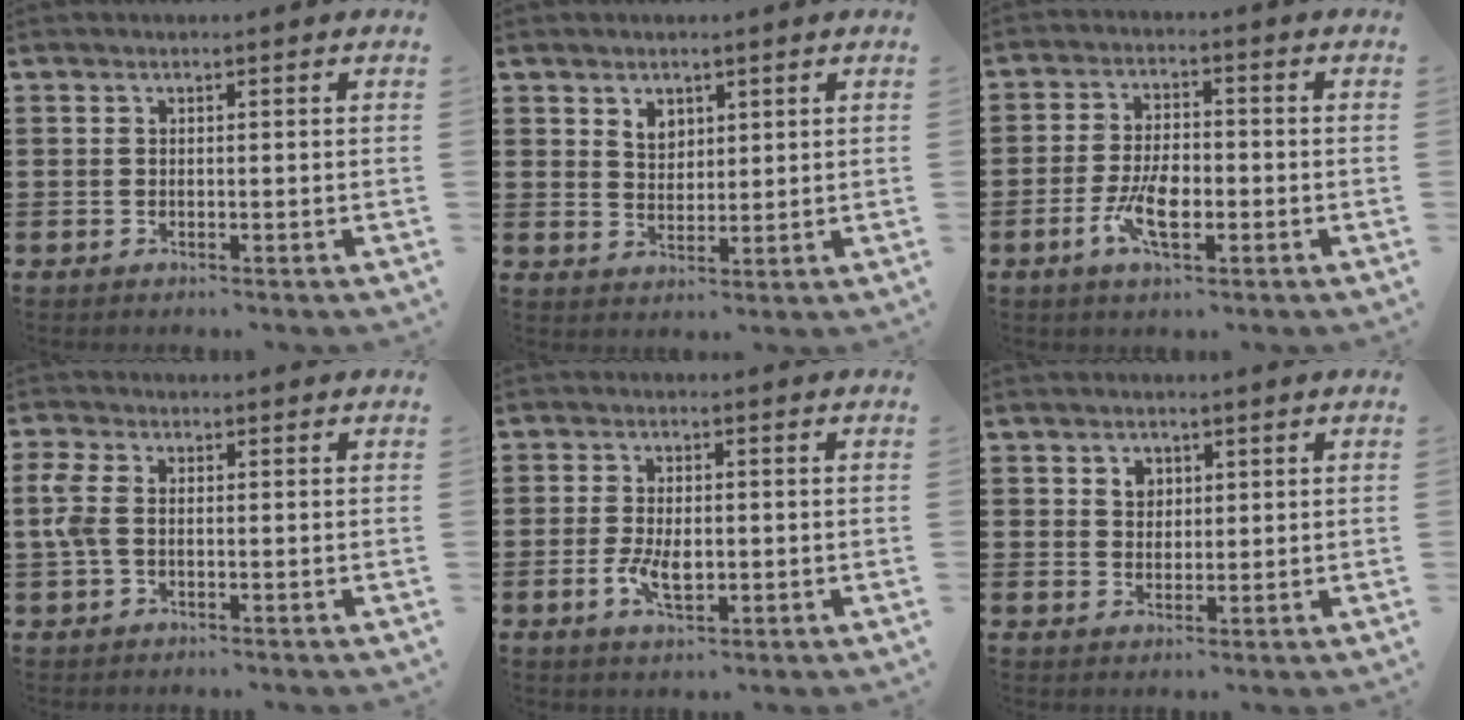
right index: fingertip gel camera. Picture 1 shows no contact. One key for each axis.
{"total": 2.9, "fx": 1.9, "fy": 2.0, "fz": 1.0, "tx": -0.026, "ty": 0.007, "tz": 0.035}
{"total": 6.7, "fx": -2.2, "fy": 3.0, "fz": 5.6, "tx": -0.121, "ty": -0.002, "tz": -0.043}
{"total": 4.0, "fx": -0.3, "fy": 2.2, "fz": 3.4, "tx": -0.094, "ty": -0.003, "tz": -0.013}
{"total": 4.7, "fx": -1.0, "fy": 2.3, "fz": 4.0, "tx": -0.076, "ty": 0.001, "tz": -0.015}
{"total": 2.2, "fx": 1.2, "fy": 1.8, "fz": 0.6, "tx": -0.019, "ty": 0.009, "tz": 0.021}